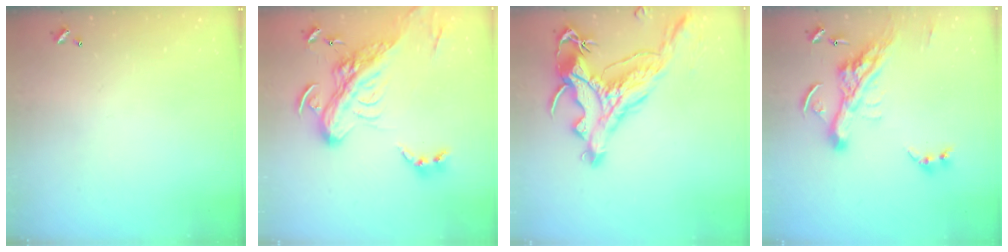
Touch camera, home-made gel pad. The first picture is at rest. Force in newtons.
{"total": 11.6, "press": 11.5, "slide": 1.4}
{"total": 6.8, "press": 6.5, "slide": 1.8}
{"total": 14.4, "press": 14.3, "slide": 1.9}